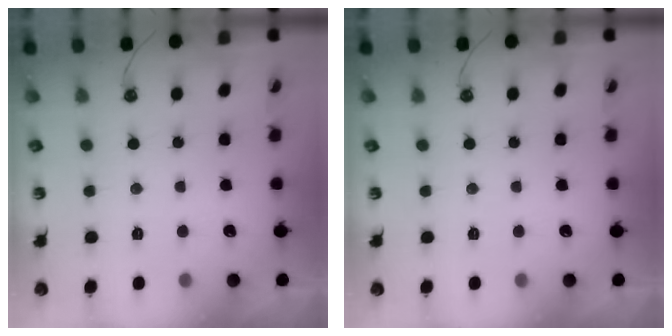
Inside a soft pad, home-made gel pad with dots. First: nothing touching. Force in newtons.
{"total": 0.0}